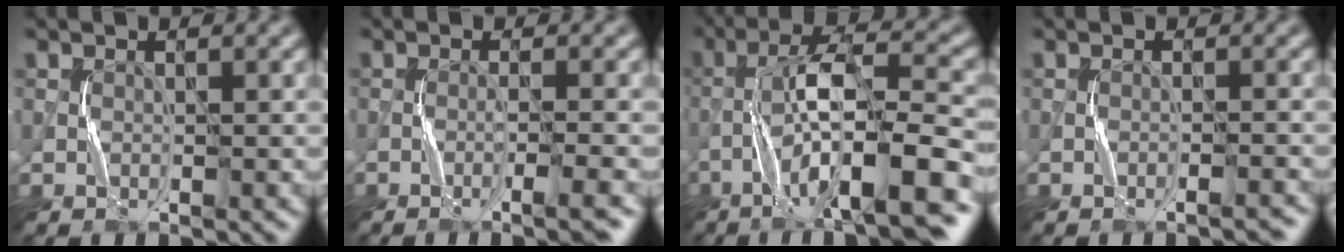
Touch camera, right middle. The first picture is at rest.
{"total": 3.1, "force": [-1.3, 0.3, 2.8], "torque": [-0.038, 0.008, -0.028]}
{"total": 11.1, "force": [-4.5, 2.4, 9.9], "torque": [-0.168, 0.019, -0.073]}
{"total": 1.0, "force": [-0.8, -0.2, 0.5], "torque": [-0.011, 0.009, -0.014]}